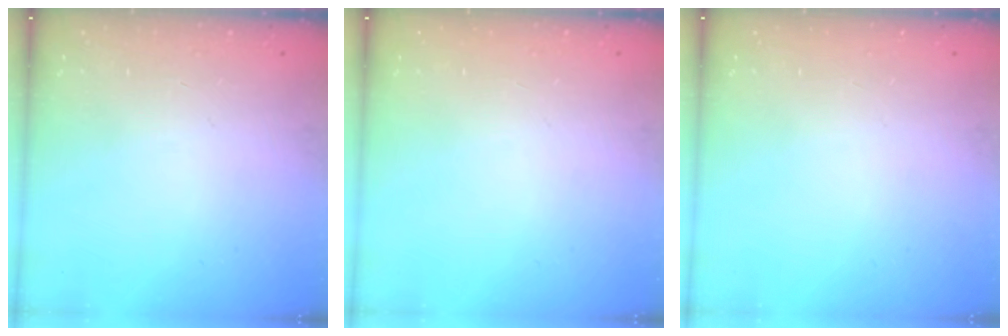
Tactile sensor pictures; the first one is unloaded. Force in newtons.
{"total": 0.0}
{"total": 0.0}